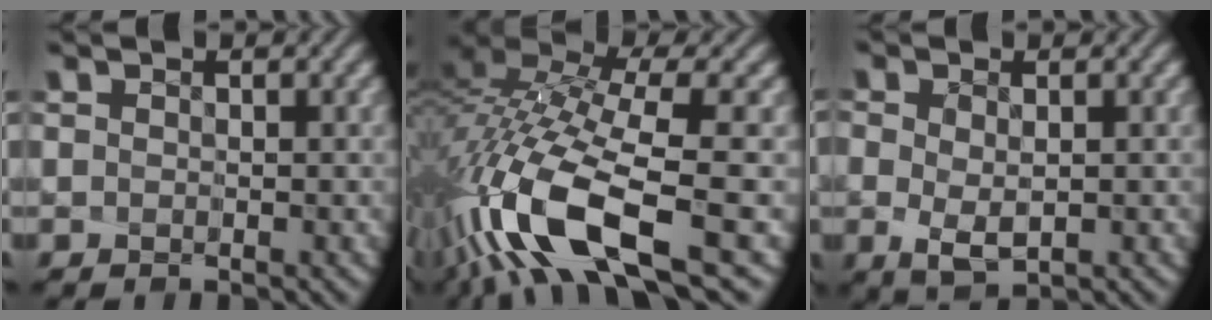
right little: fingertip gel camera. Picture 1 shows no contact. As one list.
[{"total": 12.3, "force": [-5.9, 3.5, 10.3], "torque": [-0.218, -0.010, -0.095]}, {"total": 2.4, "force": [-1.3, 0.9, 1.9], "torque": [-0.034, -0.022, -0.004]}]